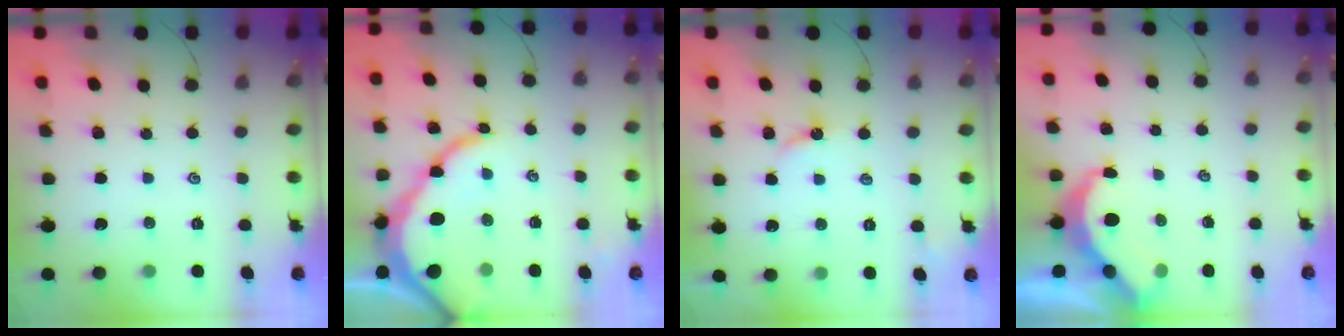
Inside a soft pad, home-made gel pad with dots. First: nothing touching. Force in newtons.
{"total": 12.2, "press": 12.1, "slide": 1.3}
{"total": 2.8, "press": 2.8, "slide": 0.2}
{"total": 4.8, "press": 4.7, "slide": 0.5}